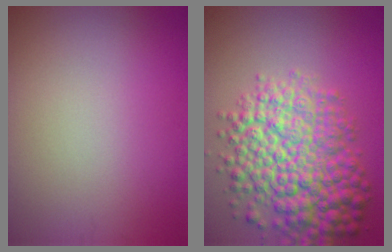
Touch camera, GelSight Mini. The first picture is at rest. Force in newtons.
{"total": 9.8, "press": 9.8, "slide": 0.3}